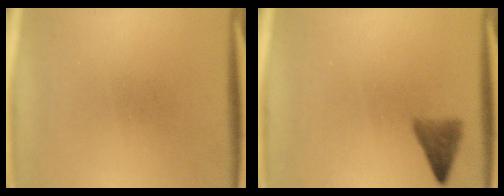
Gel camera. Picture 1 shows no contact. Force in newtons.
{"total": 2.8}